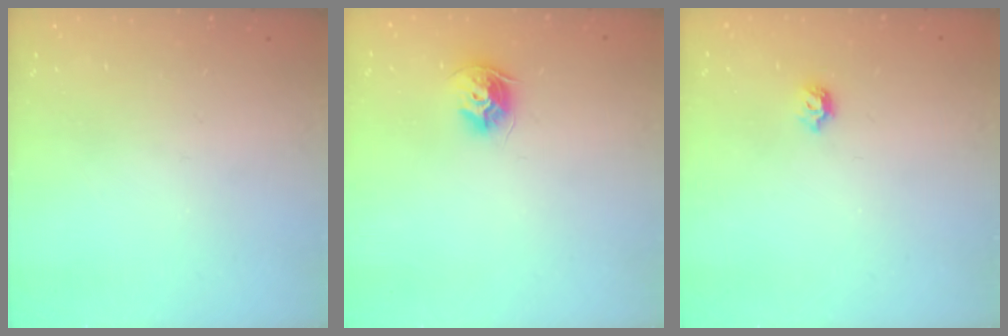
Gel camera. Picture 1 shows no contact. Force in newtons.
{"total": 8.5, "press": 8.5, "slide": 0.4}
{"total": 5.4, "press": 5.4, "slide": 0.9}